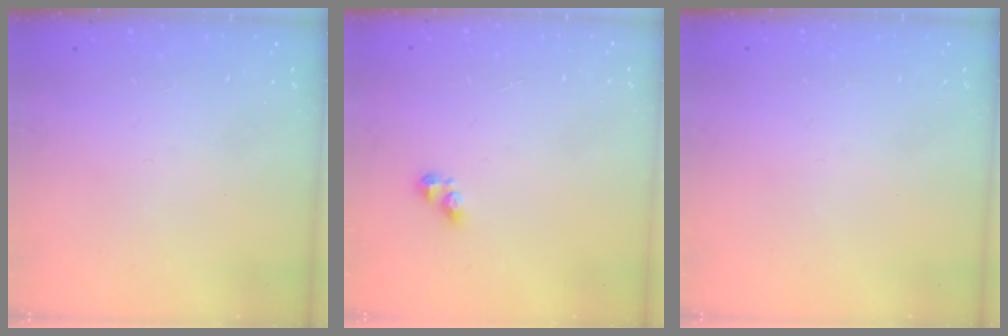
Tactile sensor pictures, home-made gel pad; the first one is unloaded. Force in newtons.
{"total": 3.2, "press": 3.2, "slide": 0.4}
{"total": 0.0}